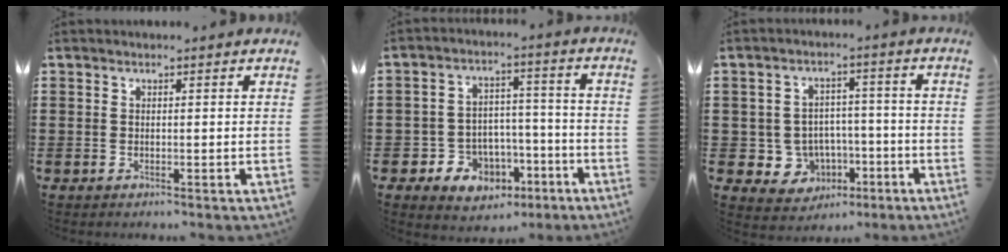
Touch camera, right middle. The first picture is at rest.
{"total": 6.3, "force": [-3.6, 4.9, 1.4], "torque": [-0.042, 0.024, -0.066]}
{"total": 5.6, "force": [-1.6, 5.2, 1.2], "torque": [-0.033, 0.008, -0.026]}